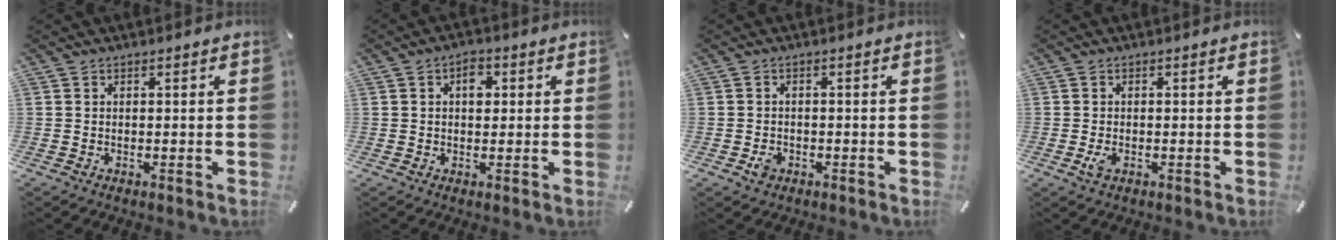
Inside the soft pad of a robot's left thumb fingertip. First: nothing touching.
{"total": 3.9, "force": [1.0, 2.5, 2.8], "torque": [-0.027, -0.003, 0.008]}
{"total": 2.3, "force": [-1.0, 1.8, 1.1], "torque": [-0.018, 0.004, -0.017]}
{"total": 2.1, "force": [-0.7, 1.2, 1.6], "torque": [-0.042, -0.004, -0.015]}